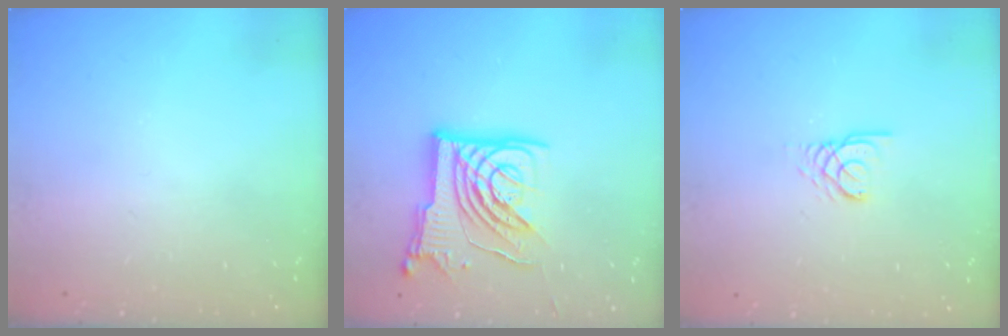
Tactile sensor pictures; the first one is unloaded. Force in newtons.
{"total": 14.9, "press": 14.8, "slide": 1.8}
{"total": 2.4, "press": 2.4, "slide": 0.1}